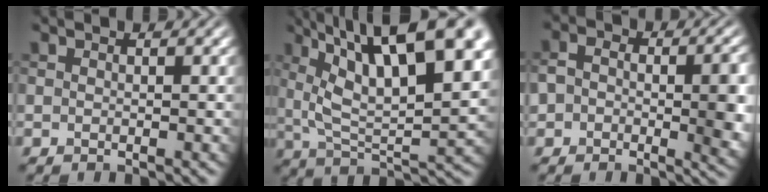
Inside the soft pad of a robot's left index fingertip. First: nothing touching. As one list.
[{"total": 15.0, "force": [7.2, 5.1, 12.1], "torque": [-0.191, 0.010, 0.117]}, {"total": 7.0, "force": [-0.6, 4.4, 5.4], "torque": [-0.066, -0.003, -0.014]}]